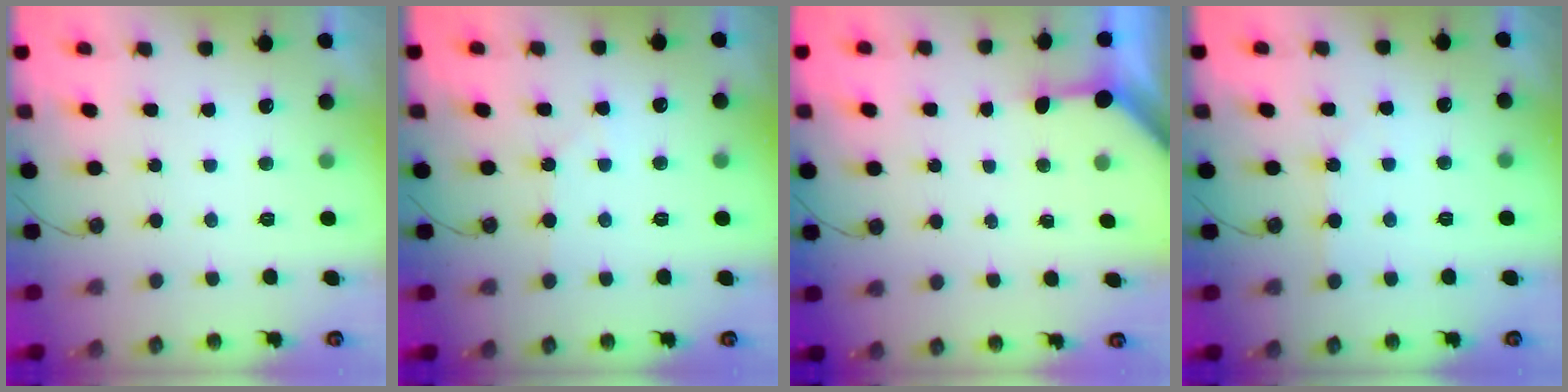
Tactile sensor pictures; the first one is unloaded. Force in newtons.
{"total": 3.8, "press": 3.8, "slide": 0.7}
{"total": 3.3, "press": 3.2, "slide": 0.4}
{"total": 2.9, "press": 2.8, "slide": 0.5}